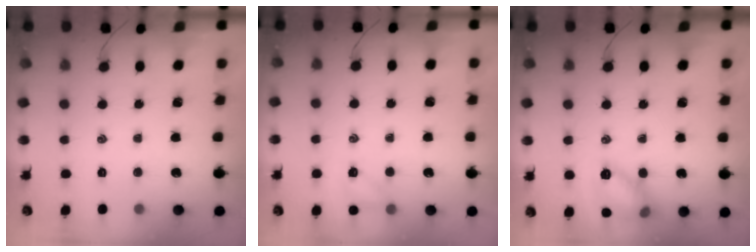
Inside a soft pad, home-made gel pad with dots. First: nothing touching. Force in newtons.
{"total": 4.0, "press": 3.9, "slide": 1.0}
{"total": 11.2, "press": 11.2, "slide": 0.2}